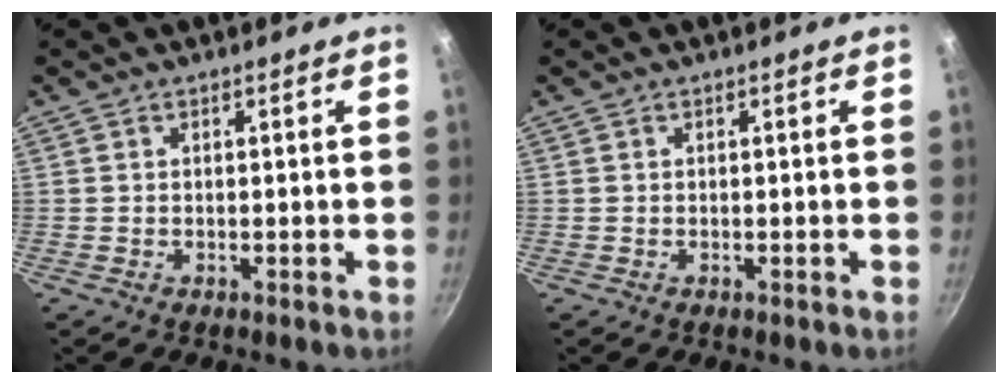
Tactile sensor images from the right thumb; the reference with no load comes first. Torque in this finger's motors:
{"motor_torque": [0.00, 0.00, 0.06, 0.02, 0.00]}